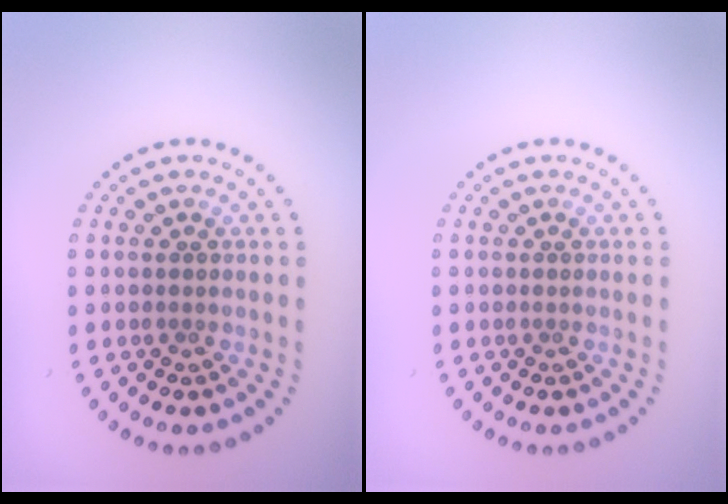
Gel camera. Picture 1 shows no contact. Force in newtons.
{"total": 0.0}